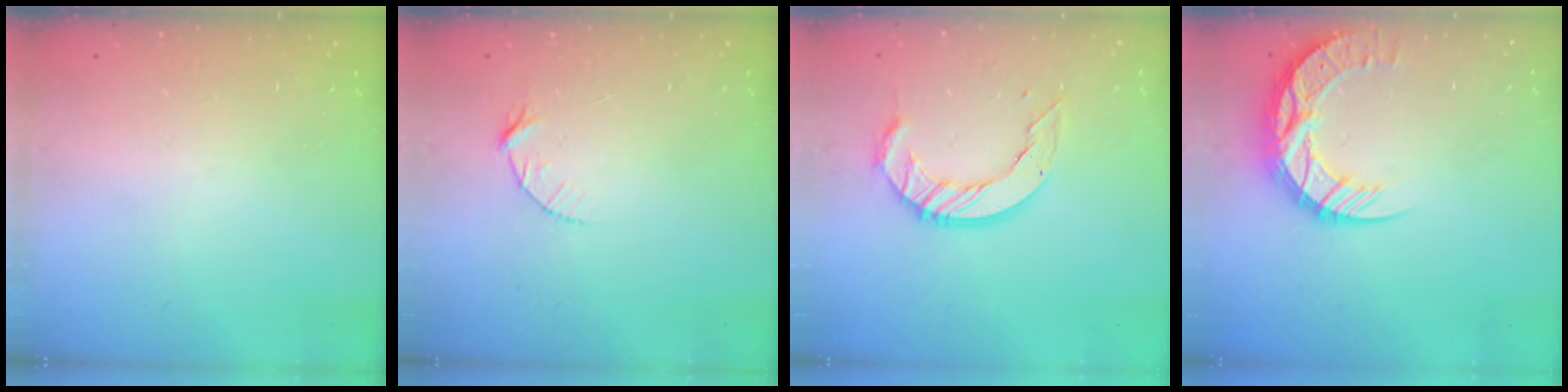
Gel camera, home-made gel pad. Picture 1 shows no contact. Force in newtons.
{"total": 5.5, "press": 5.4, "slide": 0.6}
{"total": 11.2, "press": 11.1, "slide": 0.9}
{"total": 13.3, "press": 13.2, "slide": 1.0}